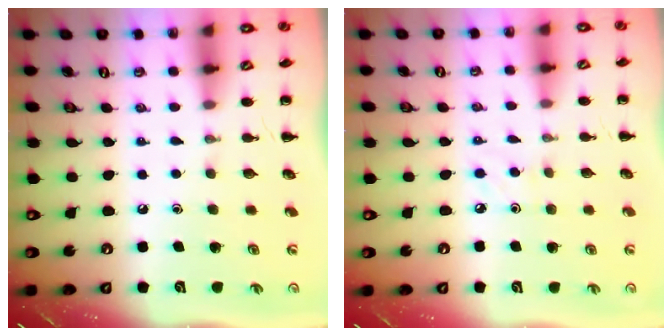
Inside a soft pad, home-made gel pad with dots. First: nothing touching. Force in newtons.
{"total": 2.8, "press": 2.7, "slide": 1.0}